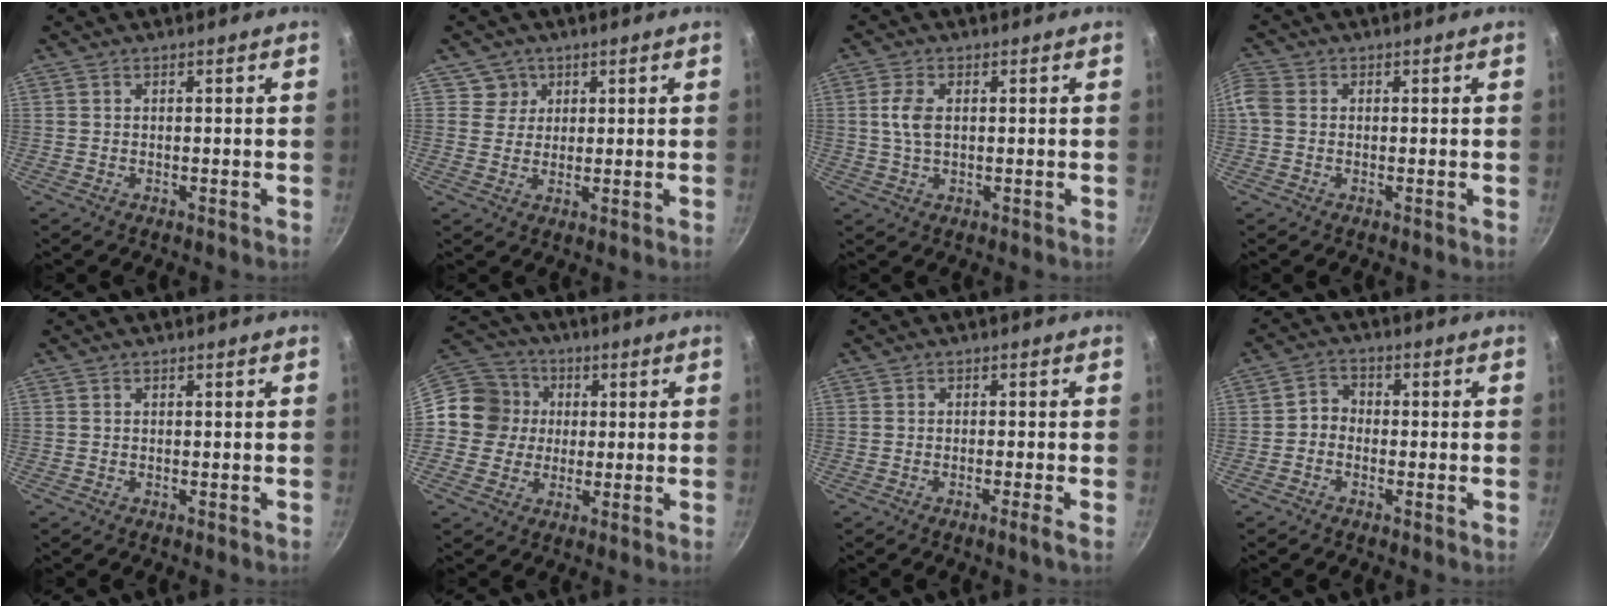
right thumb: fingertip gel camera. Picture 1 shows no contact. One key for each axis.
{"total": 3.7, "fx": 1.6, "fy": 3.4, "fz": 0.0, "tx": 0.033, "ty": 0.002, "tz": 0.023}
{"total": 4.5, "fx": 0.6, "fy": 2.5, "fz": 3.6, "tx": -0.077, "ty": 0.004, "tz": 0.011}
{"total": 3.1, "fx": 0.0, "fy": 2.7, "fz": 1.7, "tx": -0.035, "ty": 0.007, "tz": -0.011}
{"total": 0.0}
{"total": 11.5, "fx": 0.7, "fy": 10.9, "fz": 3.6, "tx": -0.033, "ty": 0.025, "tz": -0.008}
{"total": 1.9, "fx": -1.0, "fy": -0.4, "fz": 1.5, "tx": -0.037, "ty": 0.004, "tz": -0.019}
{"total": 3.0, "fx": -1.1, "fy": 2.5, "fz": 1.3, "tx": -0.011, "ty": 0.020, "tz": -0.030}